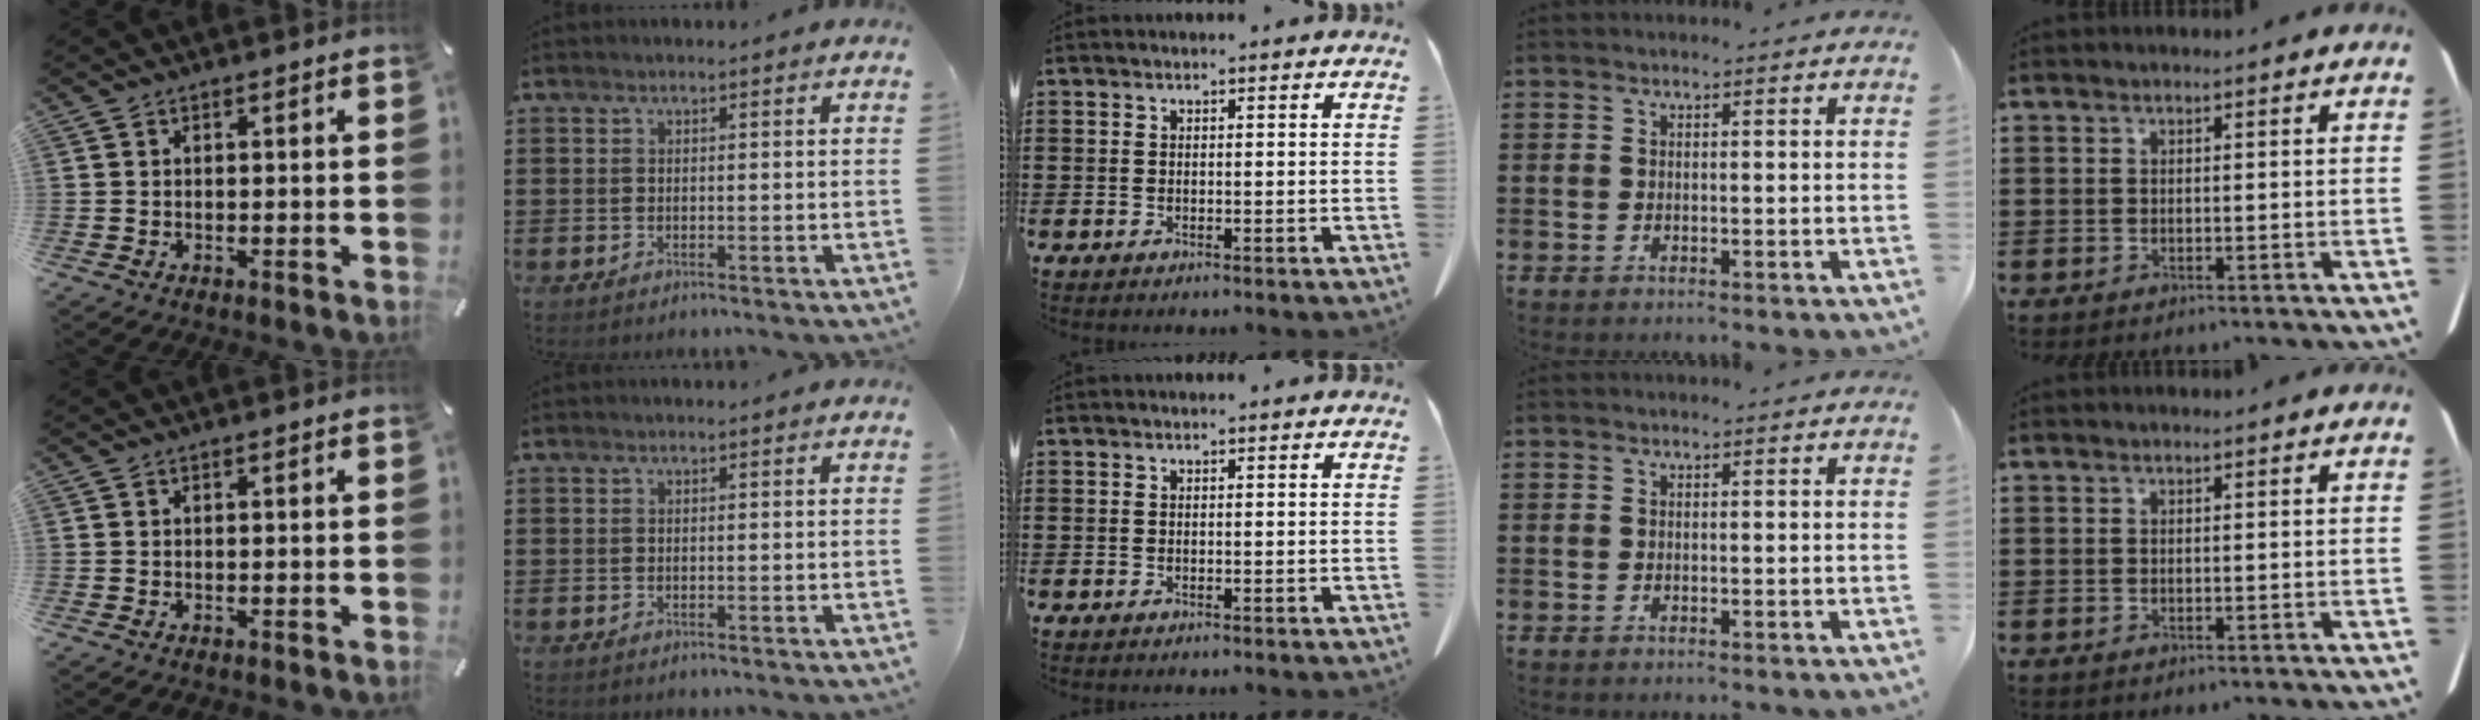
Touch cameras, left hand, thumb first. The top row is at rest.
{}